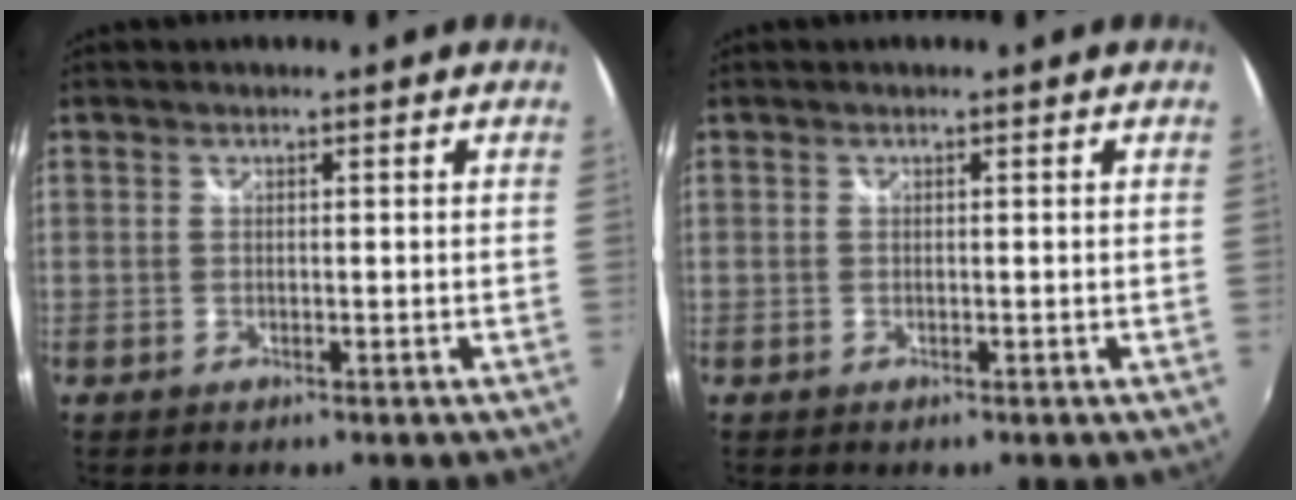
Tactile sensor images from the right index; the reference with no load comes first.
{"total": 0.0}